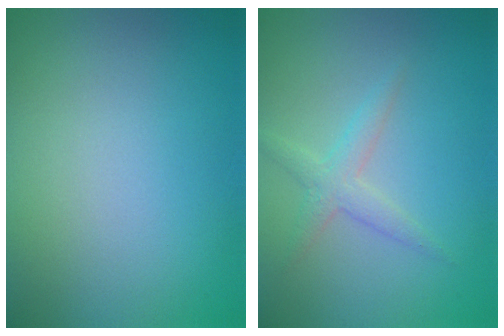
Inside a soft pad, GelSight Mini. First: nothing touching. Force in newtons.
{"total": 1.9, "press": 1.9, "slide": 0.0}